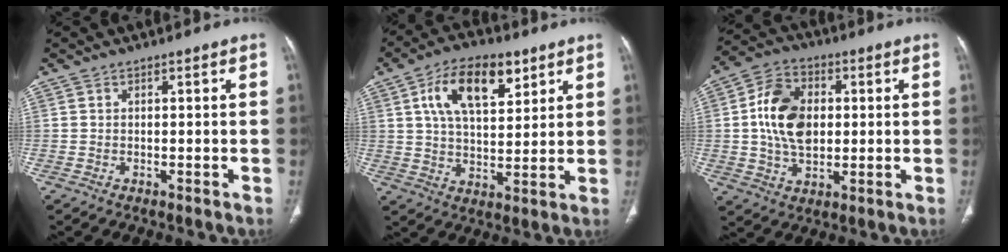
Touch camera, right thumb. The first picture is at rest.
{"total": 14.0, "force": [6.3, 7.1, 10.3], "torque": [-0.152, -0.013, 0.110]}
{"total": 13.0, "force": [1.1, 8.9, 9.4], "torque": [-0.154, 0.007, 0.019]}